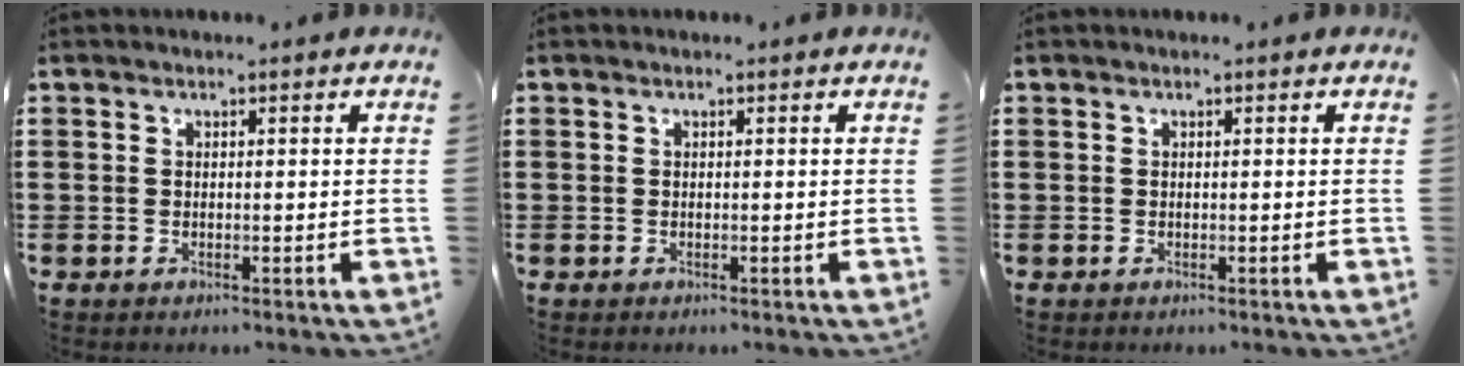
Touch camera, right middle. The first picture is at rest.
{"total": 0.0}
{"total": 0.0}